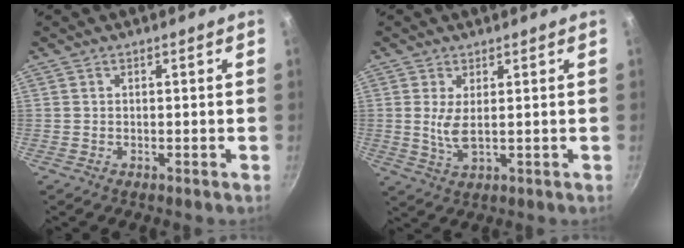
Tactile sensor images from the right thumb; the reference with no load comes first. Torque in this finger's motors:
{"motor_torque": [-0.17, 0.28, -0.09, 0.51, 0.02]}